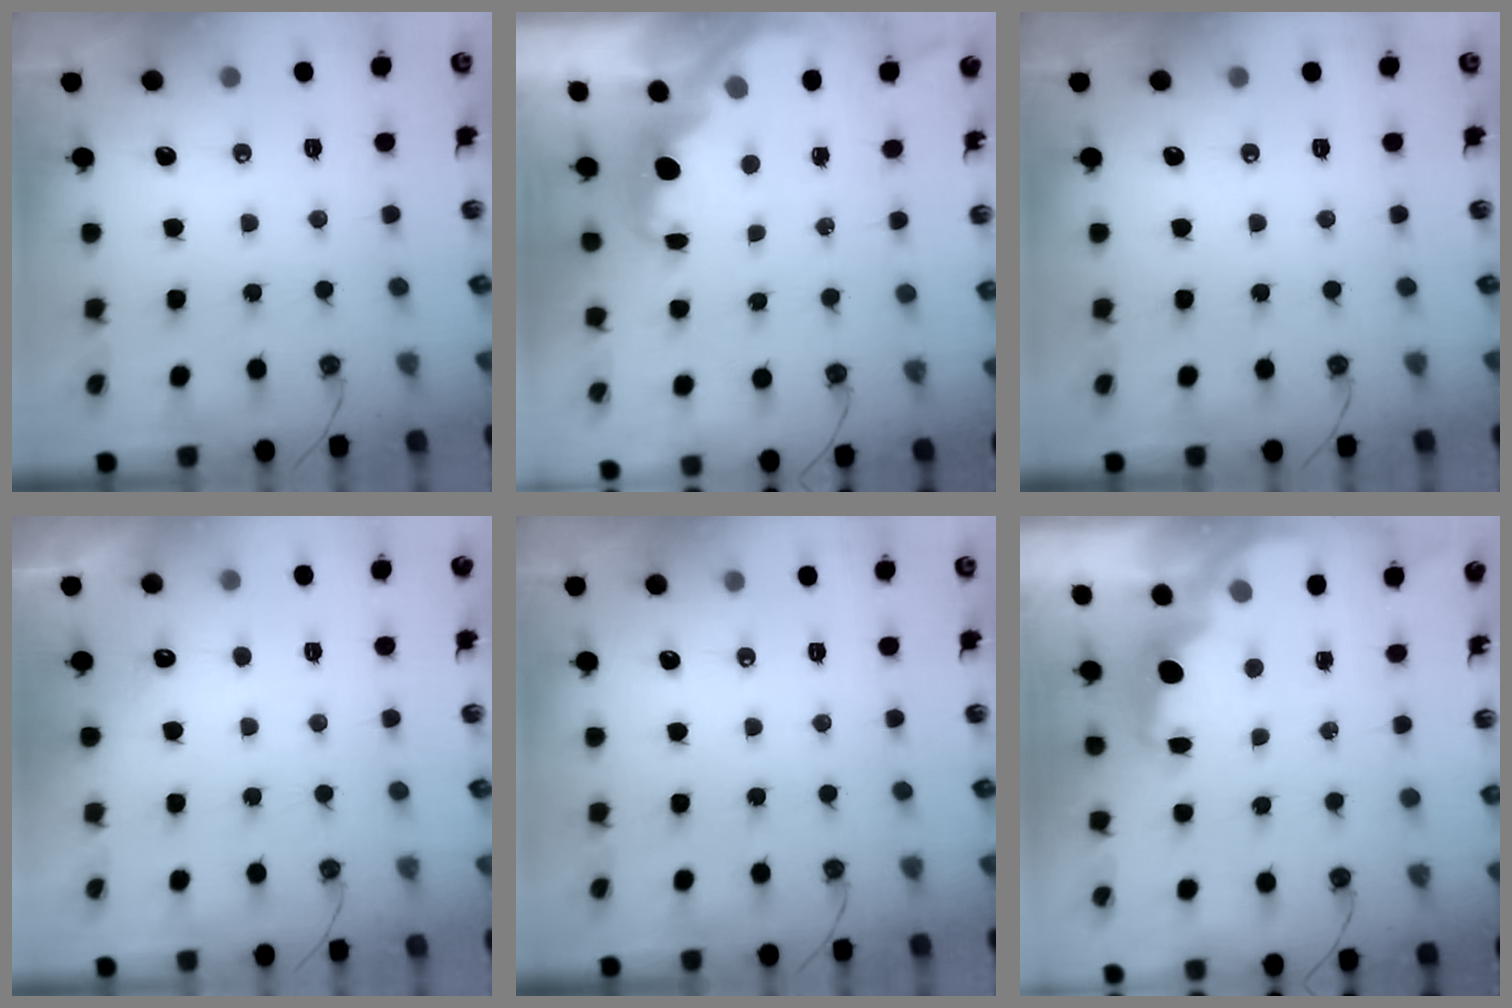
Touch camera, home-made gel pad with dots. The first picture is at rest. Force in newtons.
{"total": 2.3, "press": 2.1, "slide": 0.8}
{"total": 0.0}
{"total": 2.6, "press": 2.4, "slide": 0.9}
{"total": 0.0}
{"total": 2.4, "press": 2.2, "slide": 0.7}